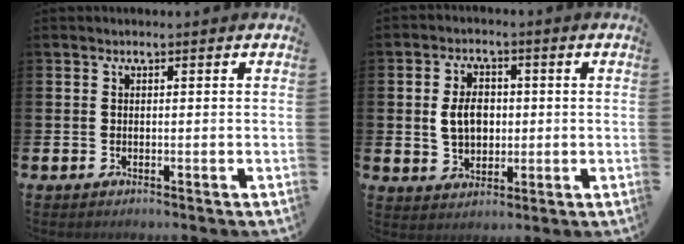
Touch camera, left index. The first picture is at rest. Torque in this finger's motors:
{"motor_torque": [0.73, 0.45, 0.36, 0.16]}